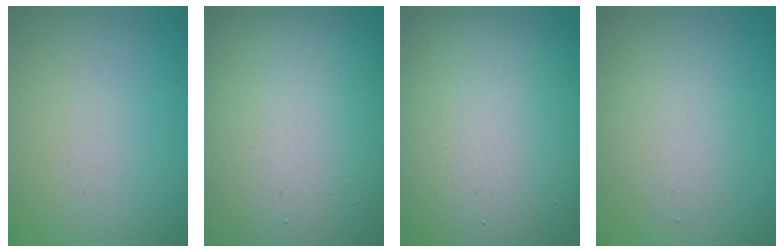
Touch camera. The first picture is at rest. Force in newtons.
{"total": 18.1, "press": 18.0, "slide": 1.0}
{"total": 17.2, "press": 17.1, "slide": 1.6}
{"total": 2.4, "press": 2.4, "slide": 0.3}